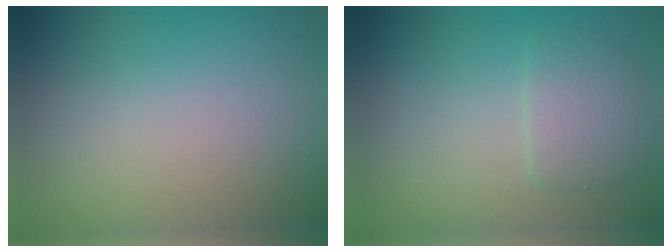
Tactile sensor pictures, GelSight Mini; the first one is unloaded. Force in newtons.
{"total": 2.3, "press": 2.3, "slide": 0.3}